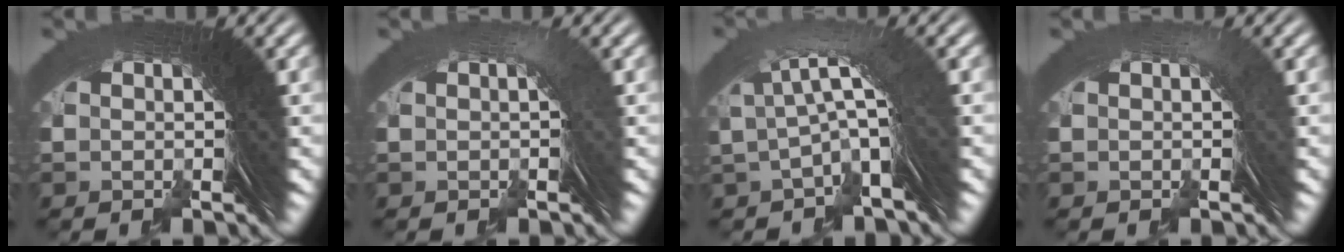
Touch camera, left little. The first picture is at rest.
{"total": 0.9, "force": [-0.4, -0.2, 0.8], "torque": [-0.004, 0.007, -0.007]}
{"total": 2.3, "force": [-0.3, 0.0, 2.3], "torque": [-0.033, 0.015, -0.004]}
{"total": 0.9, "force": [-0.3, 0.2, 0.9], "torque": [0.004, 0.008, -0.009]}